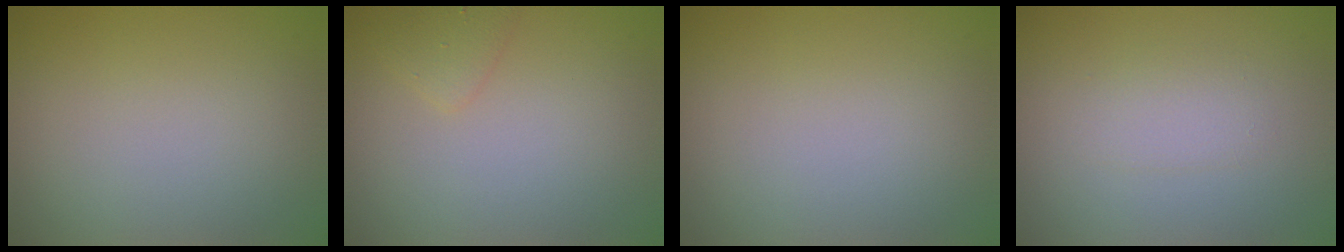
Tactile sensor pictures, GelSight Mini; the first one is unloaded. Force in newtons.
{"total": 1.3, "press": 1.3, "slide": 0.0}
{"total": 0.0}
{"total": 1.5, "press": 1.5, "slide": 0.1}